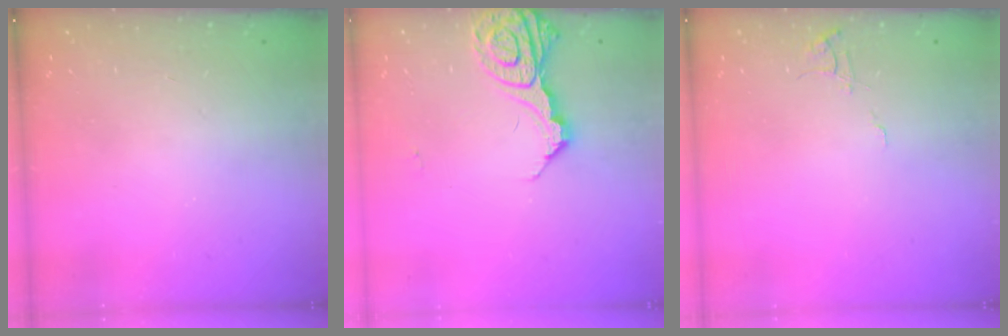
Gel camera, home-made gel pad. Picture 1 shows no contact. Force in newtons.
{"total": 13.8, "press": 13.7, "slide": 1.6}
{"total": 4.2, "press": 4.1, "slide": 0.4}